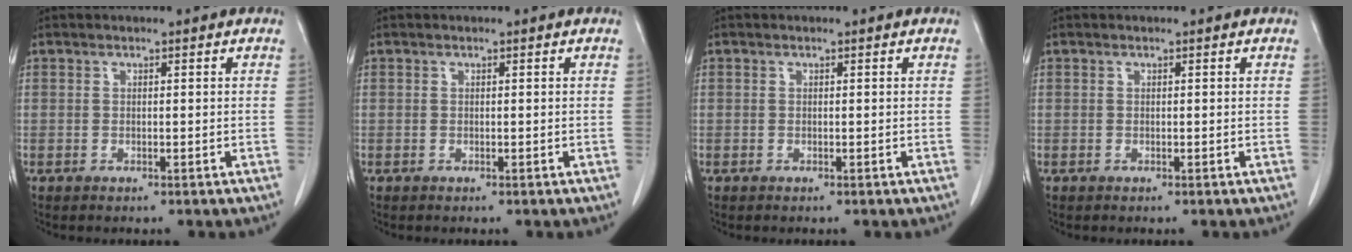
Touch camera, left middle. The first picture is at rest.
{"total": 0.0}
{"total": 0.0}
{"total": 0.0}